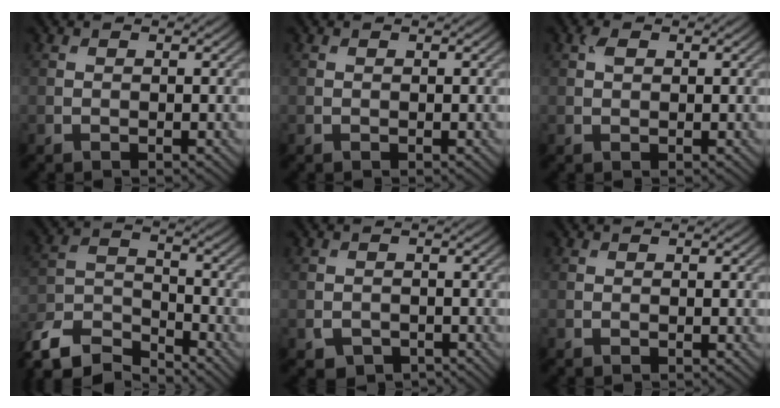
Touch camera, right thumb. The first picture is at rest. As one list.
[{"total": 0.0}, {"total": 1.3, "force": [0.5, 0.8, 0.9], "torque": [-0.019, 0.003, 0.009]}, {"total": 10.7, "force": [-9.2, 3.5, 4.3], "torque": [-0.093, -0.006, -0.183]}, {"total": 2.0, "force": [-1.2, 1.4, 0.7], "torque": [-0.012, -0.008, -0.022]}, {"total": 0.0}]